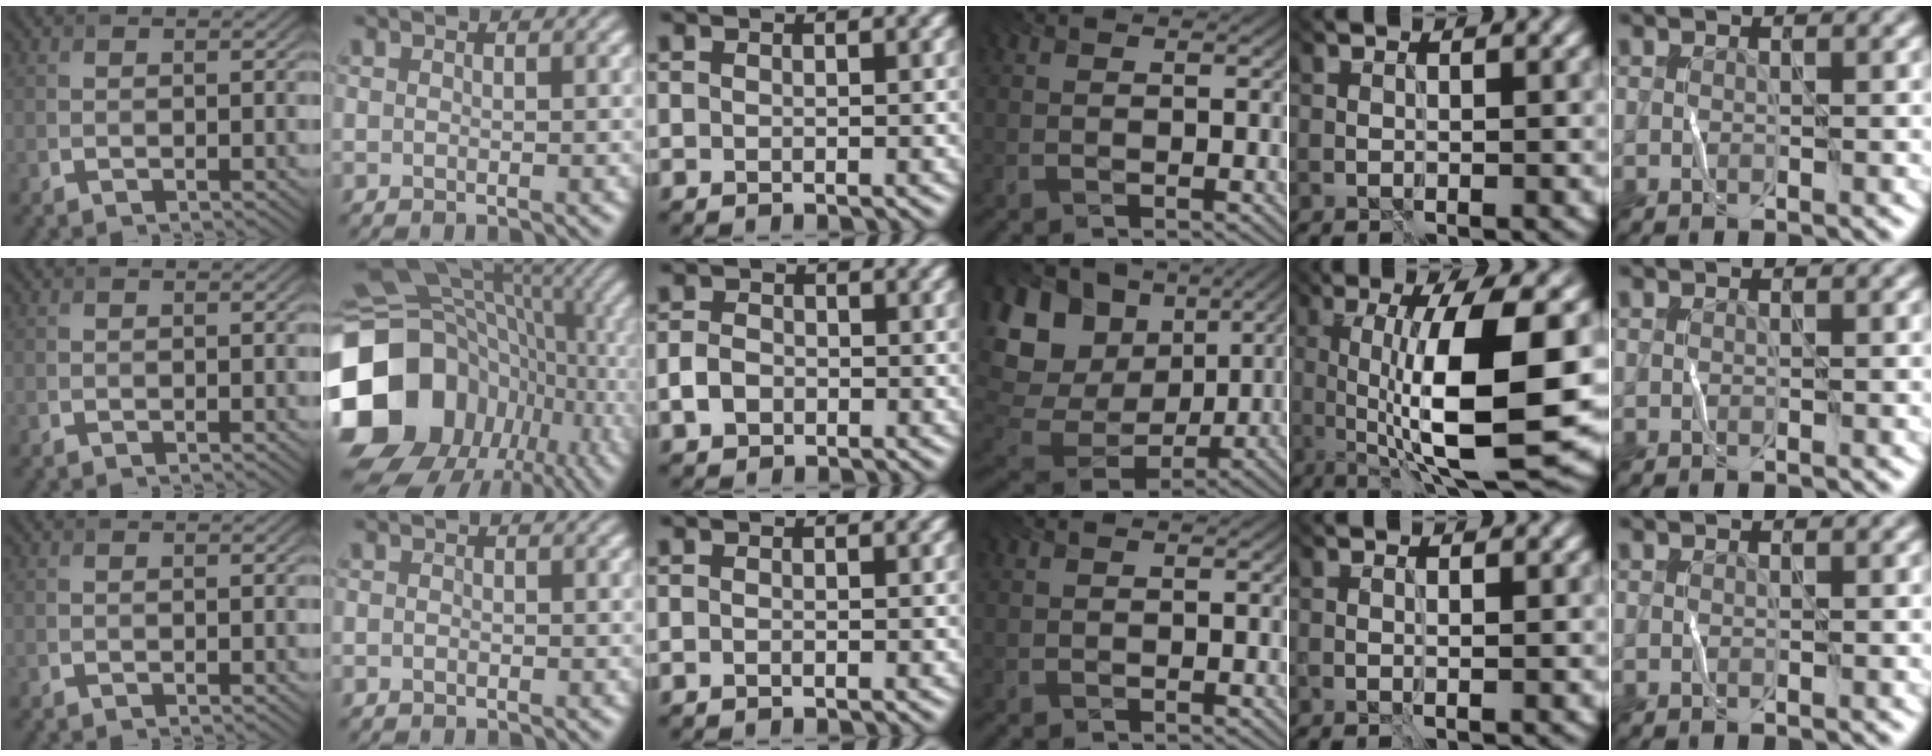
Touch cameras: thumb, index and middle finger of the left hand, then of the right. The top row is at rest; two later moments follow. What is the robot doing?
{"motion": "fold", "object": "bandana"}